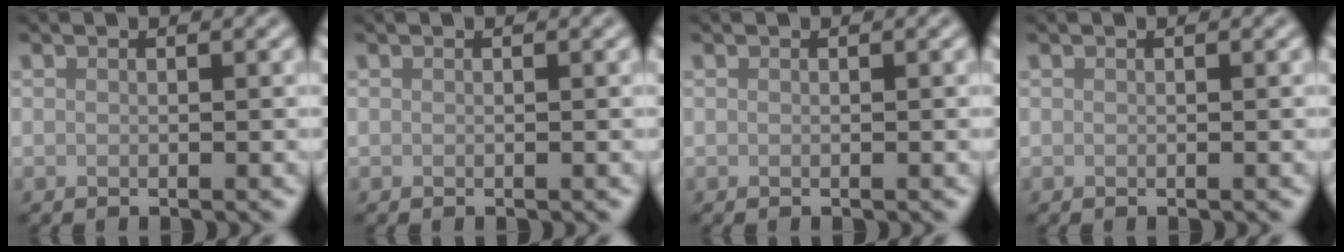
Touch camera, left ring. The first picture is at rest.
{"total": 0.0}
{"total": 0.0}
{"total": 0.0}